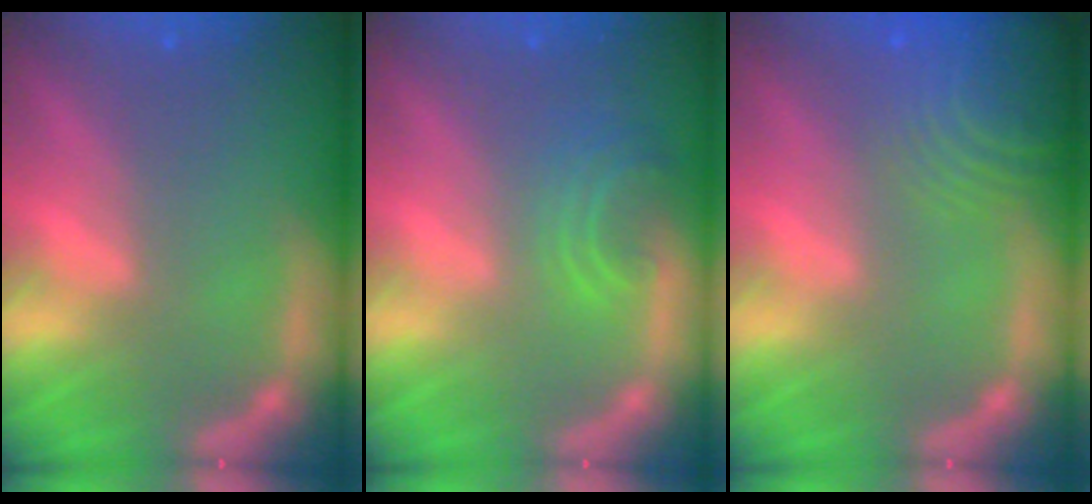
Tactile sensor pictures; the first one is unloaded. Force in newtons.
{"total": 2.9}
{"total": 9.5}